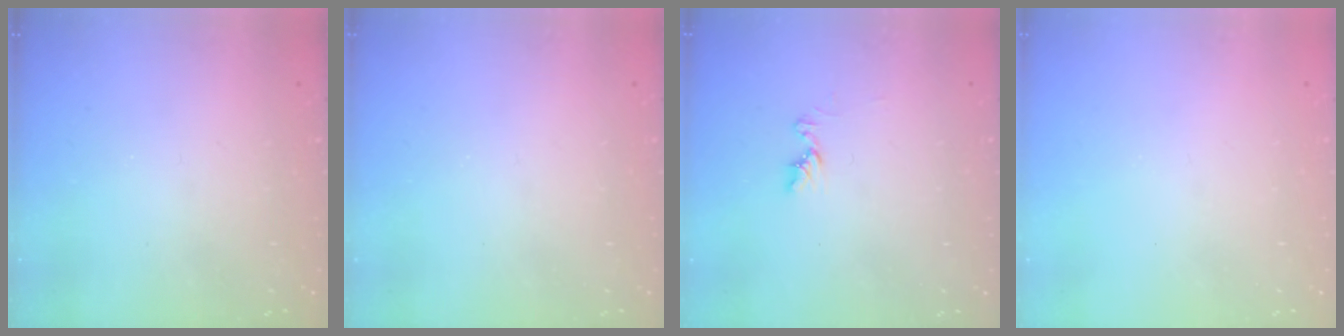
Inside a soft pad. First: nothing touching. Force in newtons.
{"total": 0.0}
{"total": 6.4, "press": 6.3, "slide": 0.7}
{"total": 0.0}